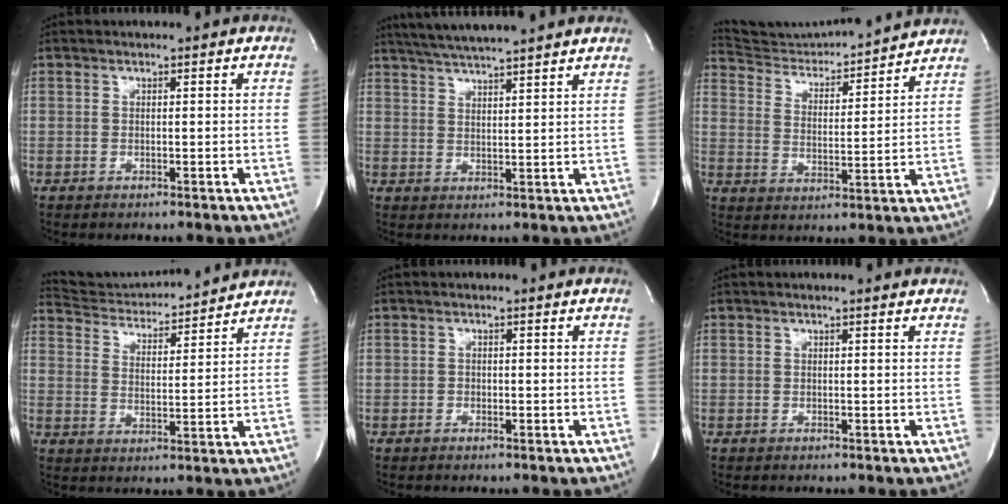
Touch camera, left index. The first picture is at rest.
{"total": 11.4, "force": [10.1, -0.3, 5.2], "torque": [-0.094, 0.026, 0.145]}
{"total": 14.8, "force": [14.6, 0.8, 2.2], "torque": [-0.042, -0.004, 0.218]}
{"total": 13.5, "force": [13.2, 1.2, 2.3], "torque": [-0.040, 0.009, 0.199]}
{"total": 0.6, "force": [-0.3, 0.4, 0.3], "torque": [-0.001, 0.003, -0.008]}
{"total": 1.2, "force": [1.1, -0.1, 0.5], "torque": [-0.018, 0.007, 0.013]}